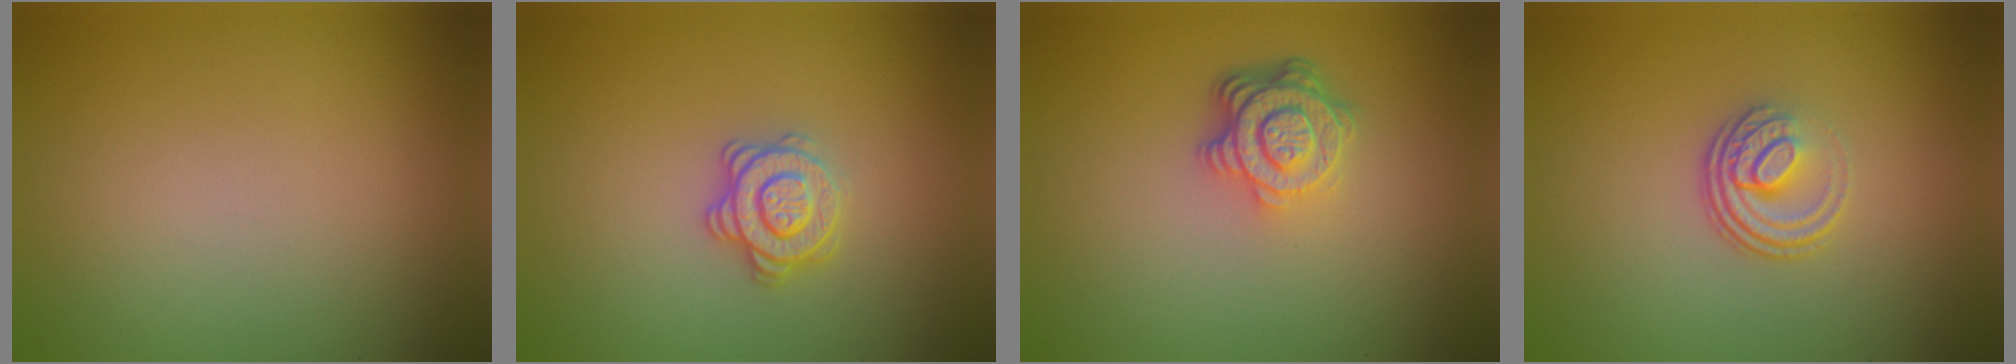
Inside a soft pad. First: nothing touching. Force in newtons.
{"total": 2.8, "press": 2.6, "slide": 1.0}
{"total": 4.6, "press": 3.4, "slide": 3.2}
{"total": 3.6, "press": 2.4, "slide": 2.6}